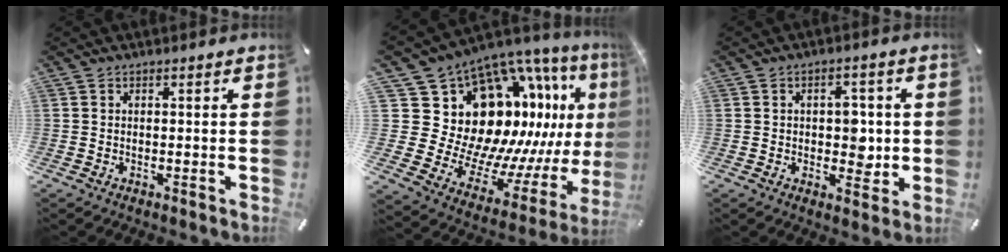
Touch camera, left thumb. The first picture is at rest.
{"total": 24.1, "force": [9.0, 17.4, 14.0], "torque": [-0.187, -0.147, 0.220]}
{"total": 6.6, "force": [0.1, 4.6, 4.8], "torque": [-0.054, -0.002, -0.004]}